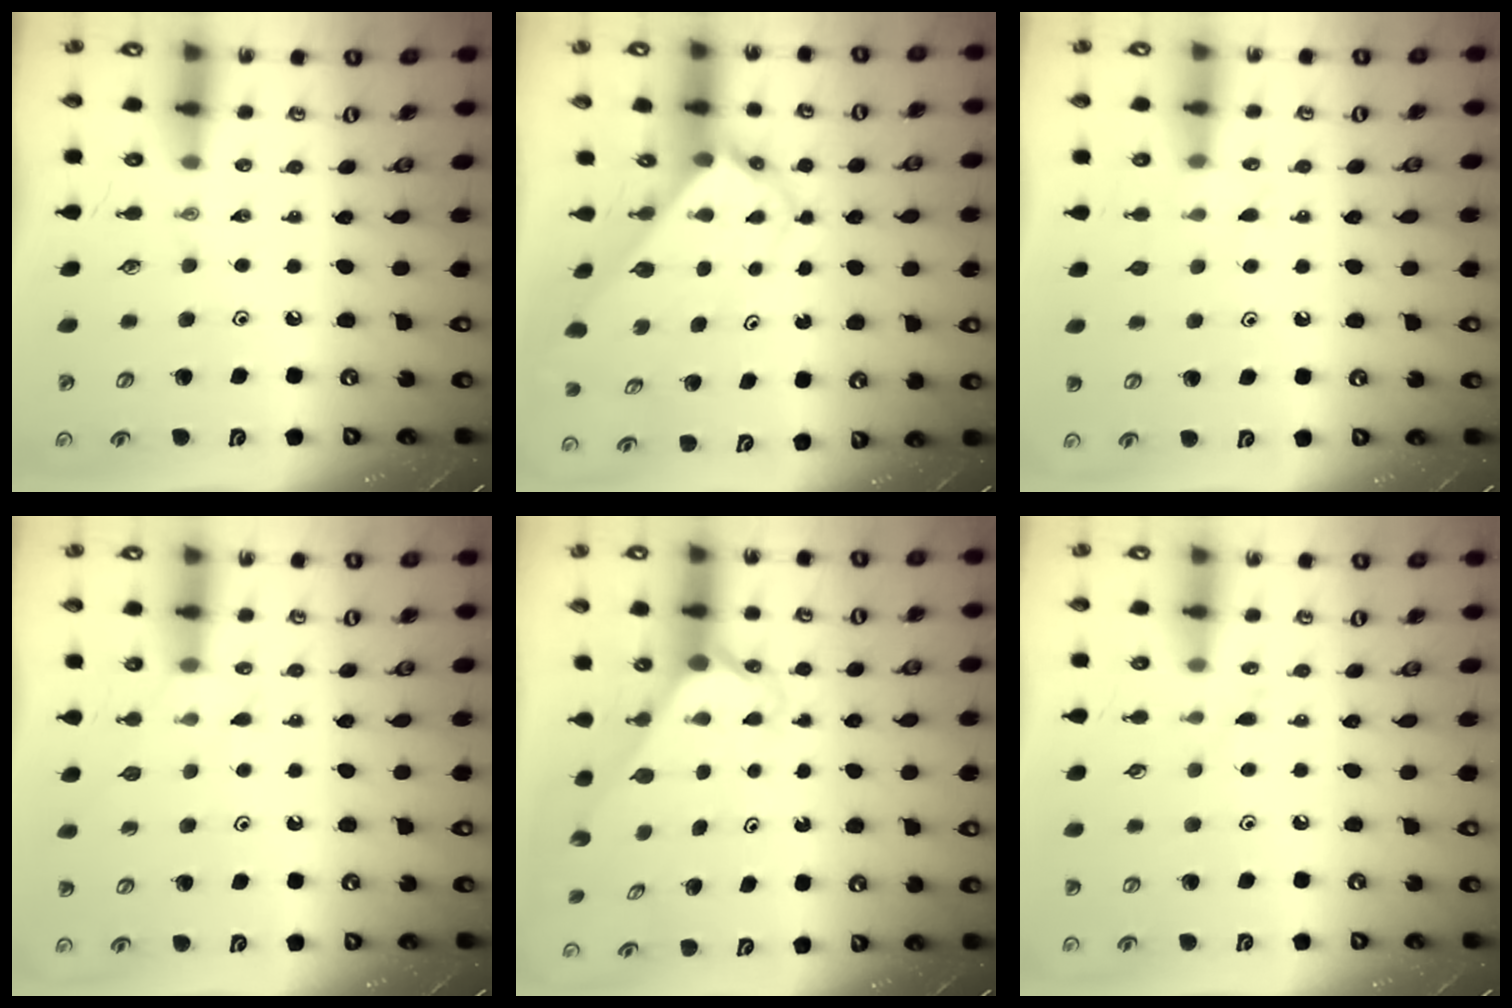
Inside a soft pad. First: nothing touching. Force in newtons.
{"total": 3.8, "press": 3.7, "slide": 0.4}
{"total": 4.5, "press": 4.5, "slide": 0.6}
{"total": 5.4, "press": 5.4, "slide": 0.4}
{"total": 2.2, "press": 2.2, "slide": 0.2}
{"total": 5.6, "press": 5.6, "slide": 0.5}